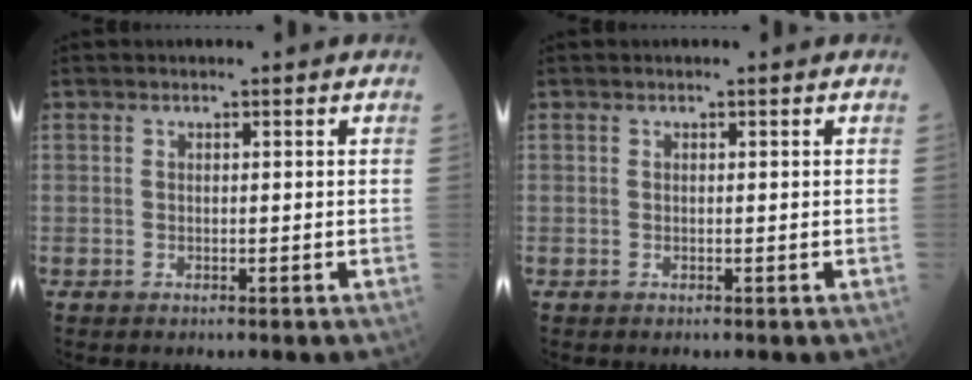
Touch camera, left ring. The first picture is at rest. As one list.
[{"total": 0.0}]